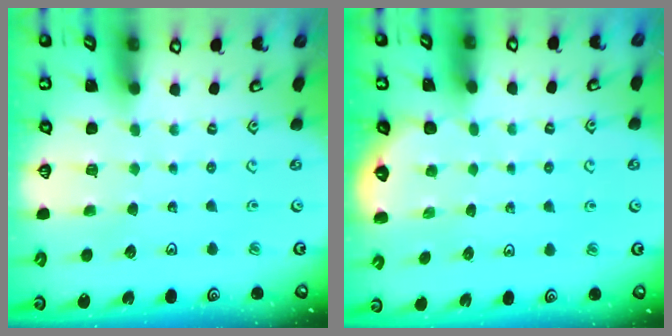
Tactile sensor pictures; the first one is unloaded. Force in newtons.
{"total": 1.9, "press": 0.5, "slide": 1.9}